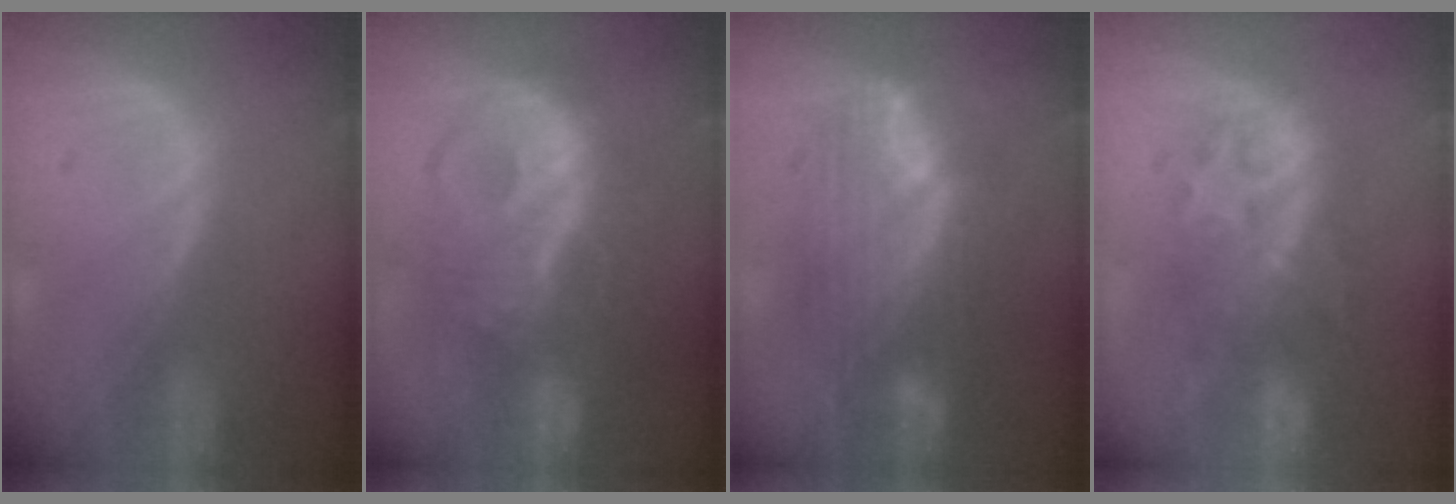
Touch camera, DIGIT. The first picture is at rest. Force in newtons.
{"total": 10.1, "press": 10.1, "slide": 0.3}
{"total": 8.7, "press": 8.7, "slide": 0.3}
{"total": 8.2, "press": 8.2, "slide": 0.8}